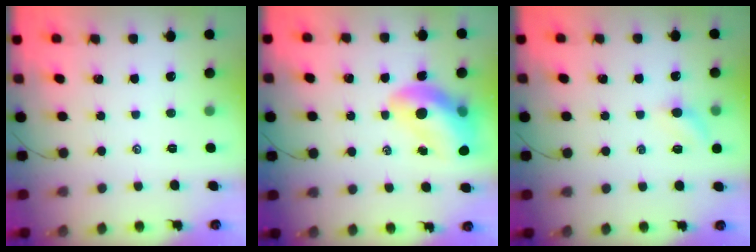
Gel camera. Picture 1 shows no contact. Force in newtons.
{"total": 13.6, "press": 13.1, "slide": 3.9}
{"total": 5.7, "press": 5.5, "slide": 1.5}